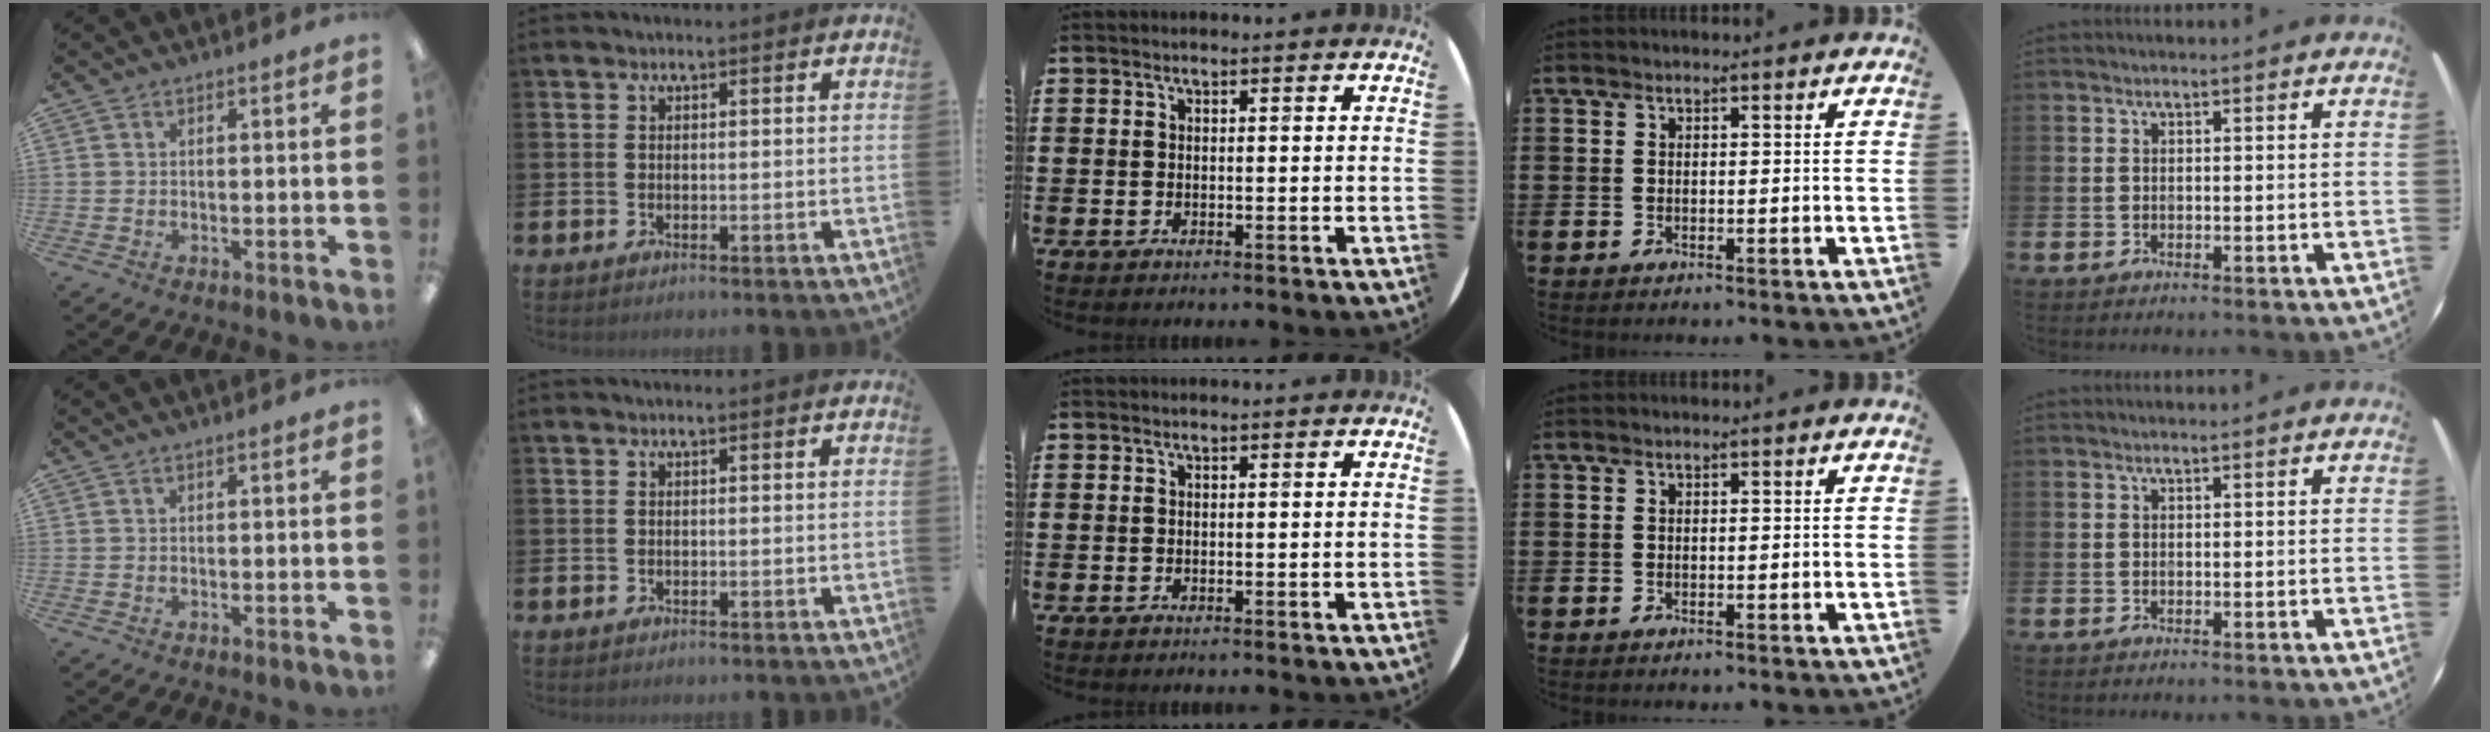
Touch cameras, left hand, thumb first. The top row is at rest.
{}